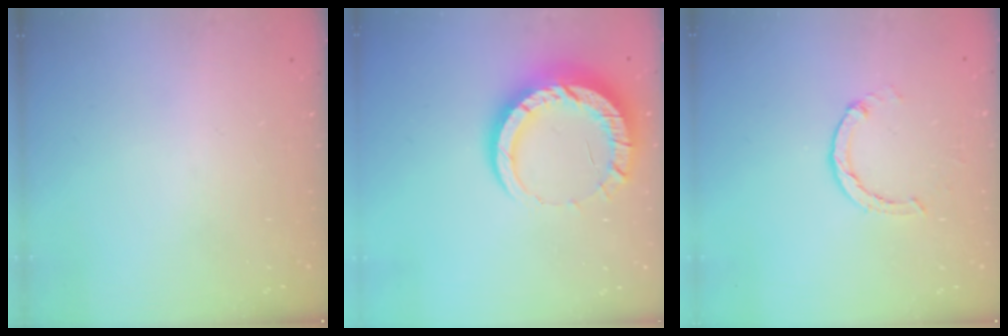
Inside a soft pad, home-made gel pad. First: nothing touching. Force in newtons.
{"total": 14.0, "press": 14.0, "slide": 1.3}
{"total": 2.0, "press": 2.0, "slide": 0.2}